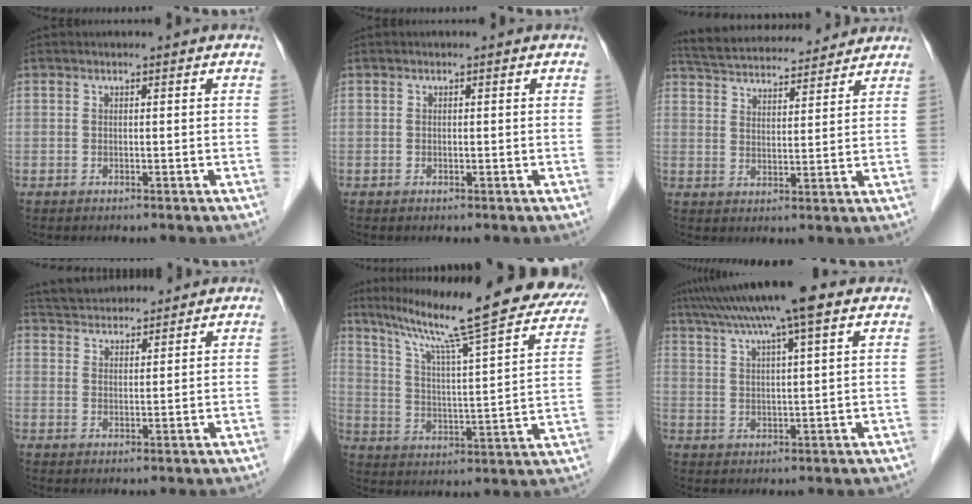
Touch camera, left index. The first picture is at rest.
{"total": 0.0}
{"total": 17.1, "force": [15.9, 3.3, 5.5], "torque": [-0.103, 0.037, 0.240]}
{"total": 10.2, "force": [9.7, 2.2, 2.4], "torque": [-0.042, 0.031, 0.156]}
{"total": 27.7, "force": [22.1, 2.7, 16.5], "torque": [-0.260, -0.010, 0.299]}
{"total": 12.6, "force": [9.4, 0.2, 8.4], "torque": [-0.146, 0.034, 0.140]}